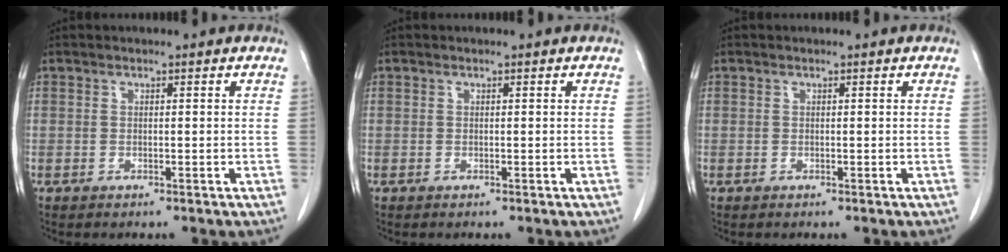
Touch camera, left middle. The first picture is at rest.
{"total": 0.0}
{"total": 0.0}